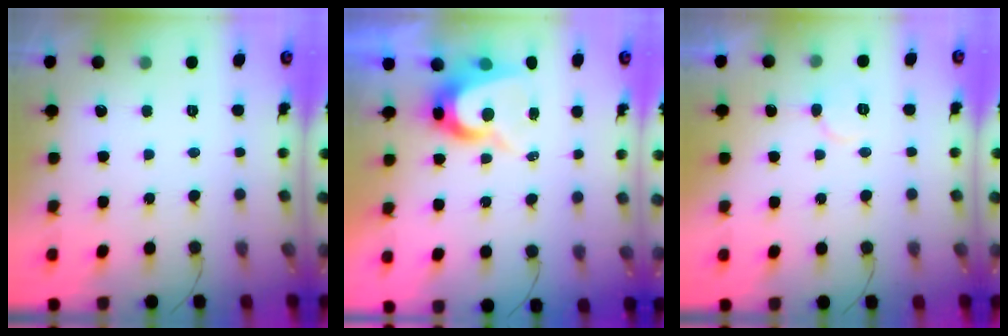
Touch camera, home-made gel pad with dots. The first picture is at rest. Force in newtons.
{"total": 8.6, "press": 8.6, "slide": 0.6}
{"total": 5.6, "press": 5.6, "slide": 0.5}